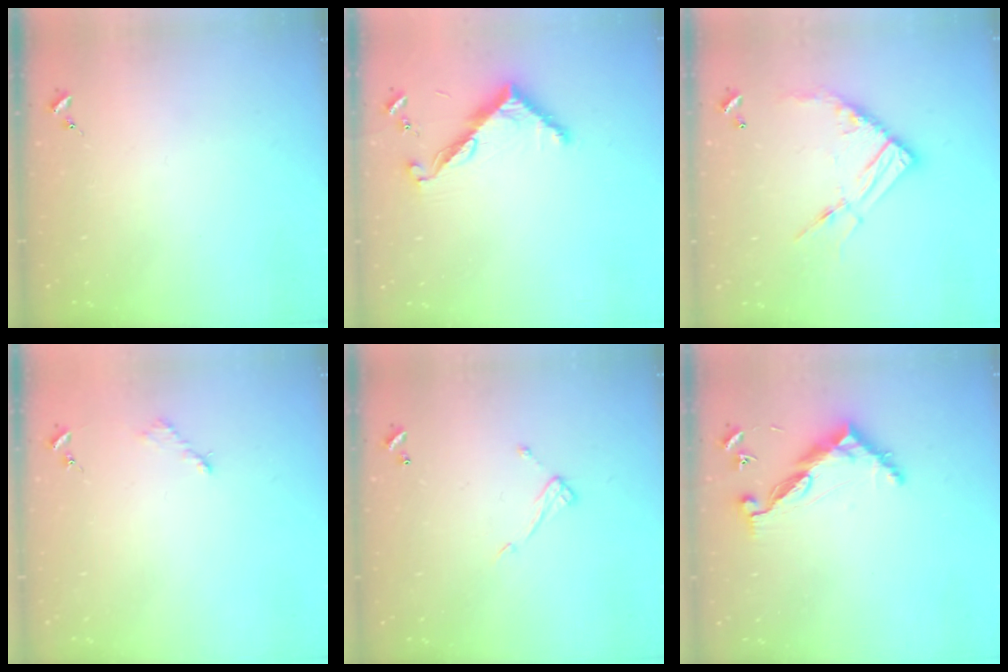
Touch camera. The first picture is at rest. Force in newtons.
{"total": 8.5, "press": 8.5, "slide": 0.6}
{"total": 14.1, "press": 14.0, "slide": 1.4}
{"total": 2.6, "press": 2.6, "slide": 0.4}
{"total": 8.2, "press": 8.1, "slide": 0.4}
{"total": 9.0, "press": 9.0, "slide": 0.8}